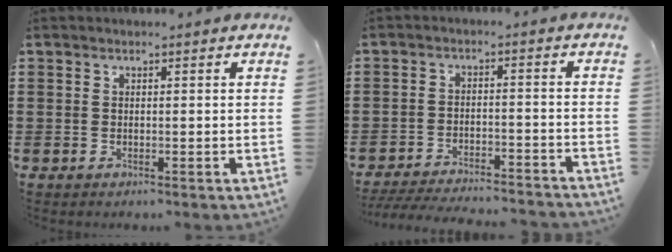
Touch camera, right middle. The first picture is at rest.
{"total": 5.2, "force": [-5.1, 0.2, 1.0], "torque": [-0.019, -0.002, -0.102]}